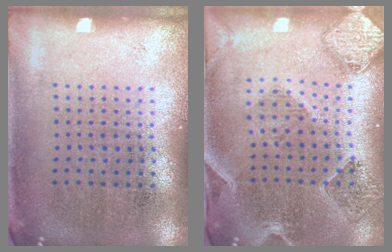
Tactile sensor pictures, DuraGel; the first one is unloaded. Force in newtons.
{"total": 1.5, "press": 1.5, "slide": 0.3}